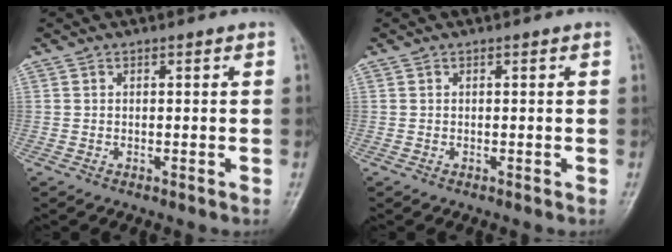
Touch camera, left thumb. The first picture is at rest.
{"total": 0.0}